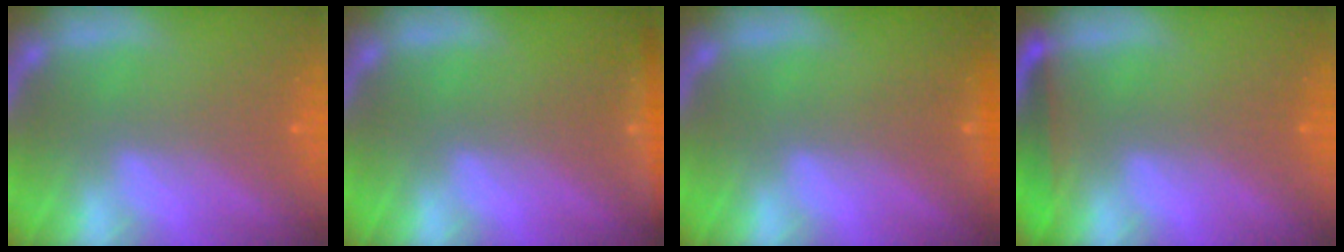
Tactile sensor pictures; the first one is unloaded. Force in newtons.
{"total": 2.4}
{"total": 0.9}
{"total": 3.0}